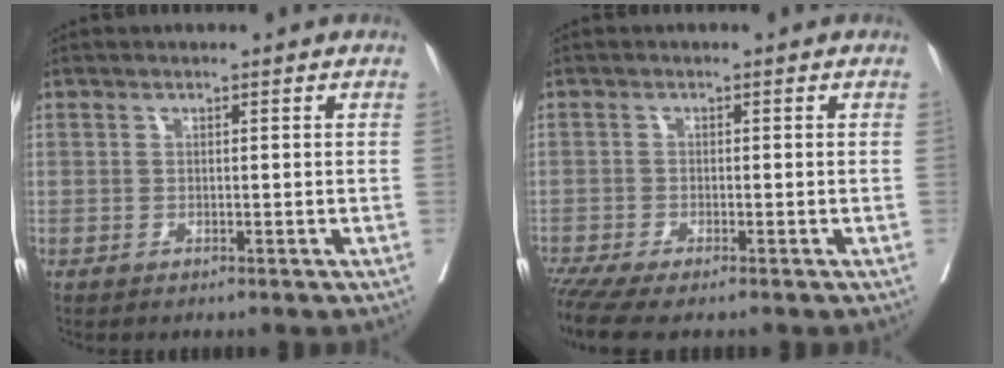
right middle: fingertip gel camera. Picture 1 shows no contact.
{"total": 5.0, "force": [-3.9, 0.5, 3.0], "torque": [-0.052, -0.011, -0.072]}